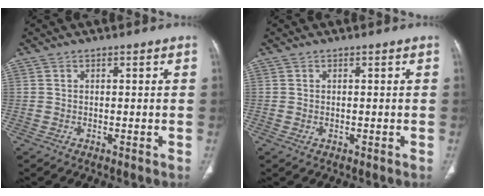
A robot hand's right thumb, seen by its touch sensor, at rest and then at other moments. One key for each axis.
{"total": 0.6, "fx": 0.0, "fy": 0.4, "fz": 0.4, "tx": -0.014, "ty": 0.002, "tz": 0.003}